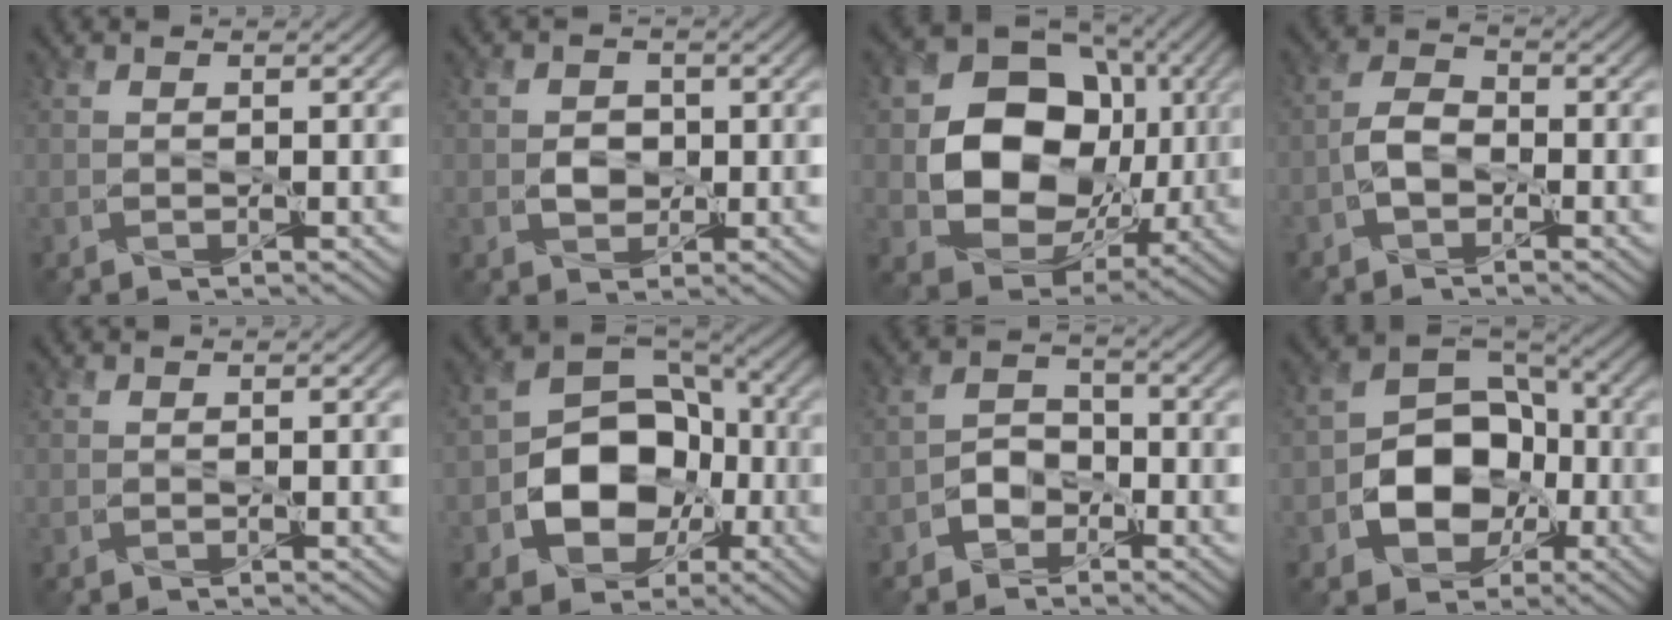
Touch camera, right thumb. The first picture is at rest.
{"total": 2.3, "force": [-0.3, 2.0, 1.2], "torque": [-0.020, -0.004, -0.007]}
{"total": 14.5, "force": [0.6, 11.5, 8.8], "torque": [-0.155, -0.012, 0.013]}
{"total": 3.4, "force": [-1.5, 1.9, 2.3], "torque": [-0.047, 0.010, -0.039]}
{"total": 0.0}
{"total": 12.5, "force": [-3.1, 9.3, 7.8], "torque": [-0.136, -0.014, -0.063]}
{"total": 3.5, "force": [-2.1, 2.5, 1.3], "torque": [-0.026, 0.008, -0.048]}
{"total": 10.9, "force": [-2.7, 8.1, 6.7], "torque": [-0.113, -0.009, -0.058]}